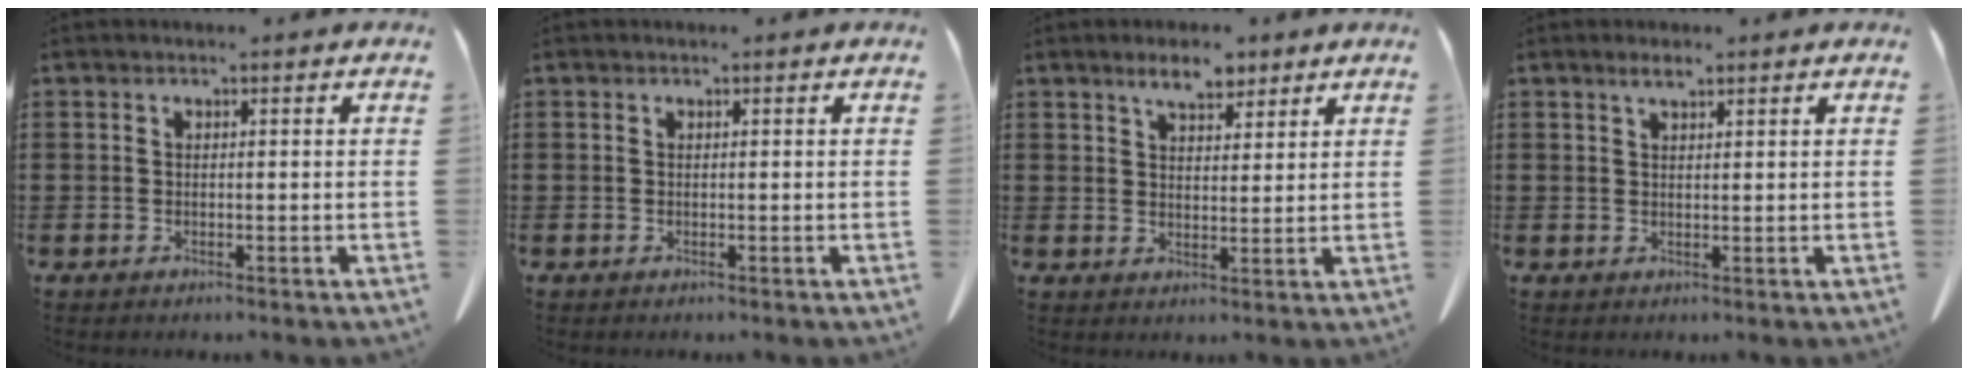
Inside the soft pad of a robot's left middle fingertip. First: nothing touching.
{"total": 0.0}
{"total": 5.0, "force": [3.9, 1.9, 2.5], "torque": [-0.042, -0.007, 0.069]}
{"total": 1.7, "force": [1.3, 0.5, 1.0], "torque": [-0.023, -0.001, 0.024]}